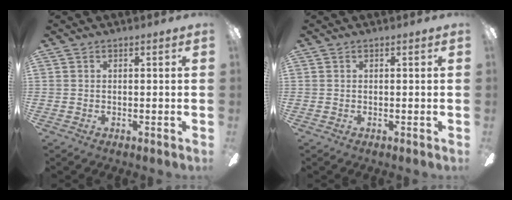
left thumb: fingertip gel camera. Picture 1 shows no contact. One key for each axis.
{"total": 0.0}